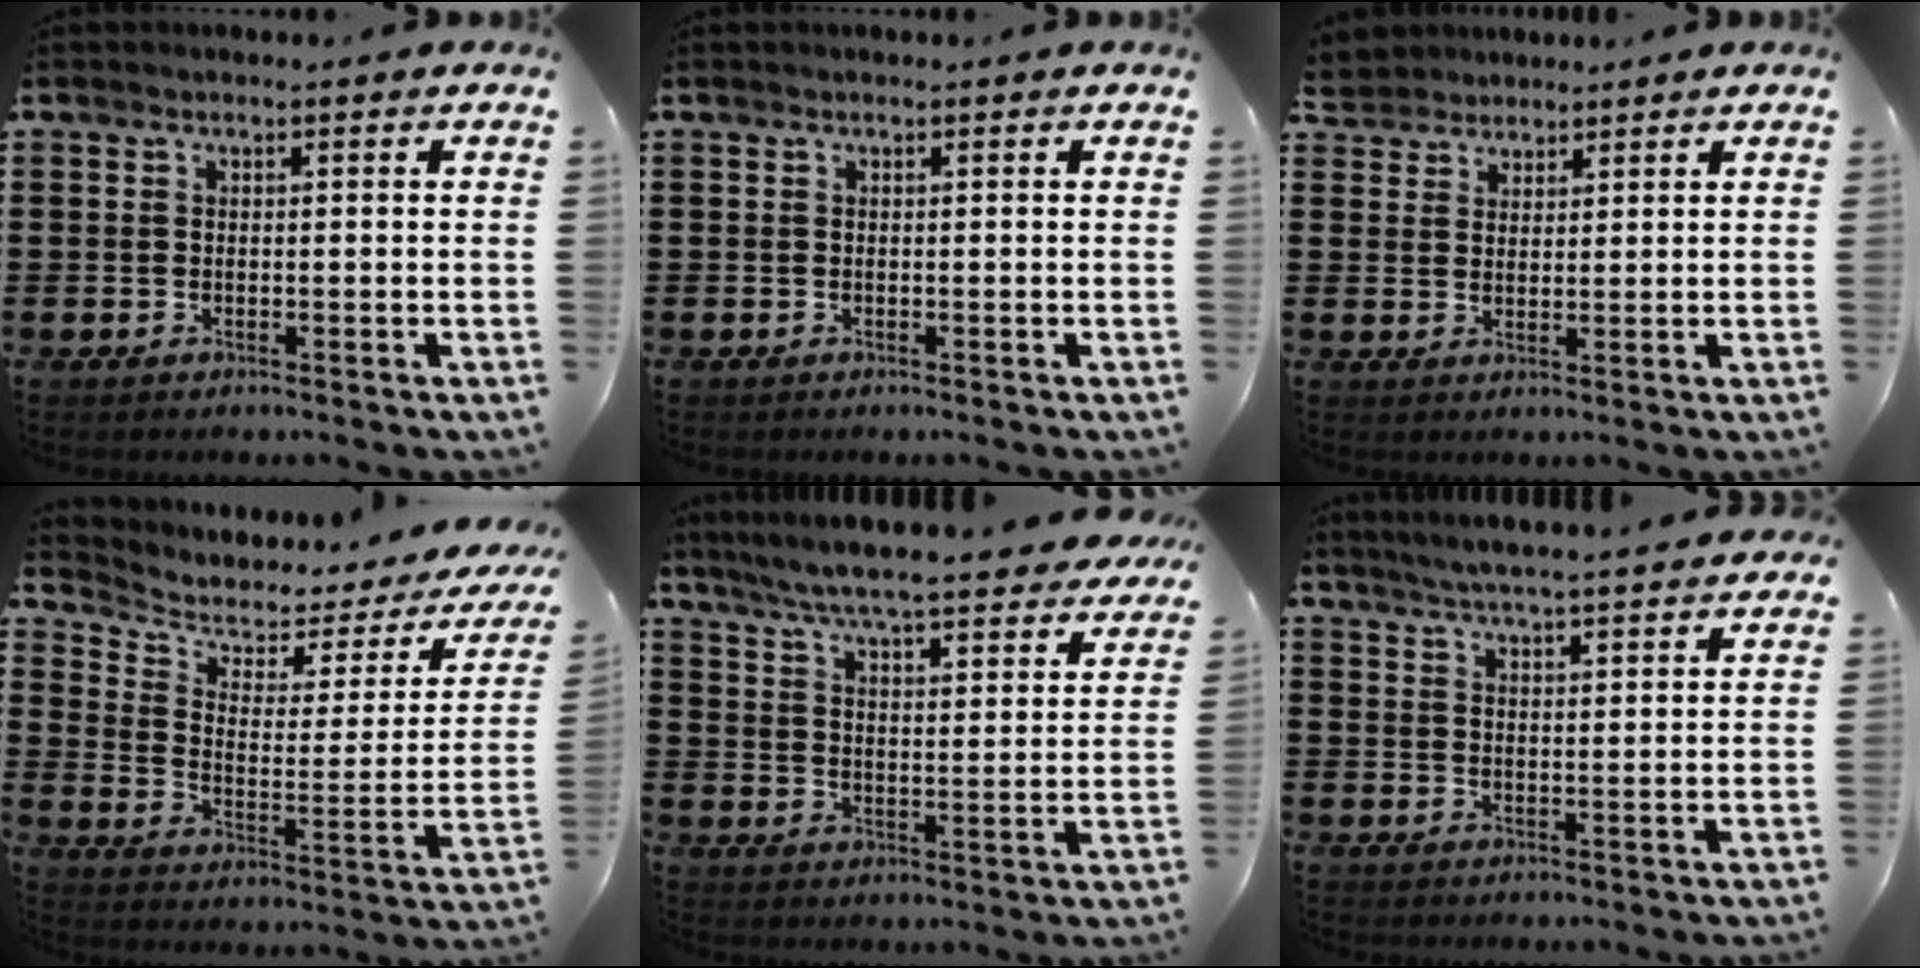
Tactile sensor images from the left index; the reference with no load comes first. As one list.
[{"total": 0.0}, {"total": 3.0, "force": [2.7, 1.2, -0.5], "torque": [-0.005, 0.001, 0.052]}, {"total": 3.6, "force": [2.7, 1.8, 1.7], "torque": [-0.056, -0.021, 0.041]}, {"total": 6.5, "force": [6.1, -0.6, 2.2], "torque": [-0.071, -0.048, 0.101]}, {"total": 4.5, "force": [4.4, -0.5, 1.1], "torque": [-0.037, -0.023, 0.075]}]